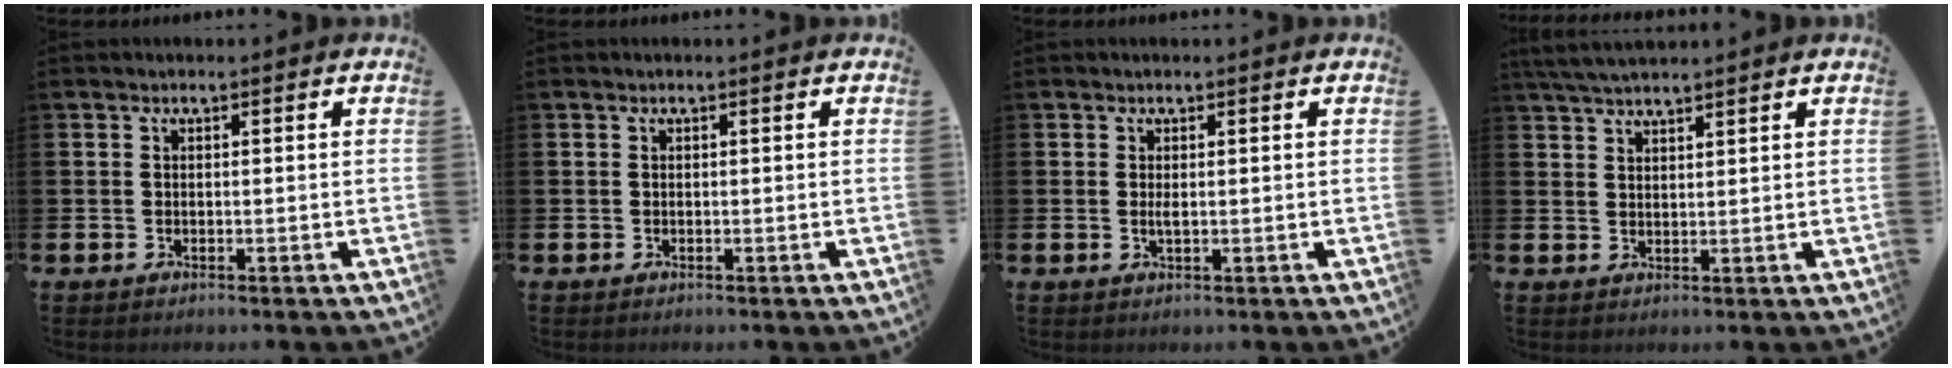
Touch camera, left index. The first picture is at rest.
{"total": 0.0}
{"total": 1.0, "force": [0.1, 0.2, 1.0], "torque": [-0.018, 0.001, 0.000]}
{"total": 3.4, "force": [3.2, 0.4, 1.1], "torque": [-0.030, -0.006, 0.060]}